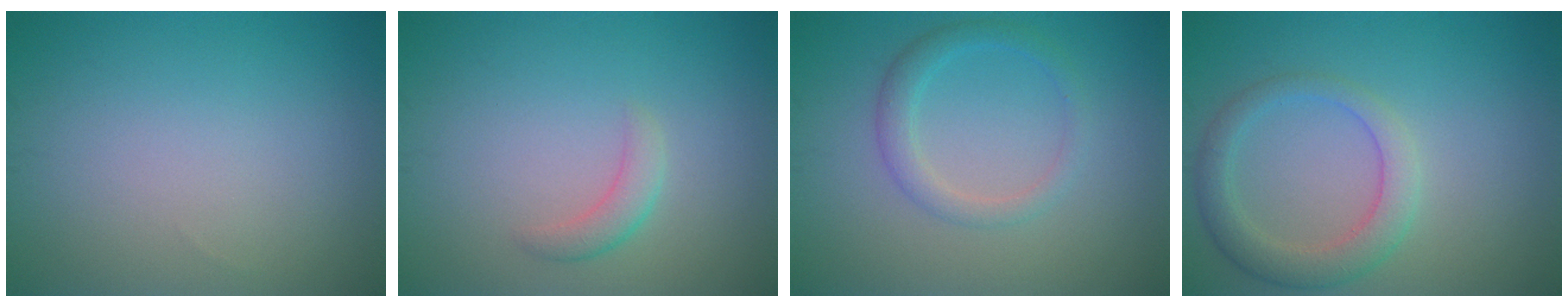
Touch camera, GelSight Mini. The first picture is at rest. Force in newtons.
{"total": 1.7, "press": 1.7, "slide": 0.1}
{"total": 2.3, "press": 2.3, "slide": 0.0}
{"total": 3.6, "press": 3.5, "slide": 0.2}